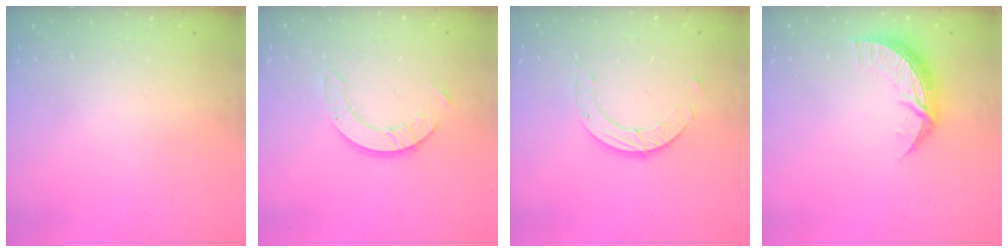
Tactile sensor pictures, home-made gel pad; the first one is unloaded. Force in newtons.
{"total": 6.1, "press": 6.1, "slide": 0.6}
{"total": 5.6, "press": 5.6, "slide": 0.1}
{"total": 9.7, "press": 9.7, "slide": 0.4}